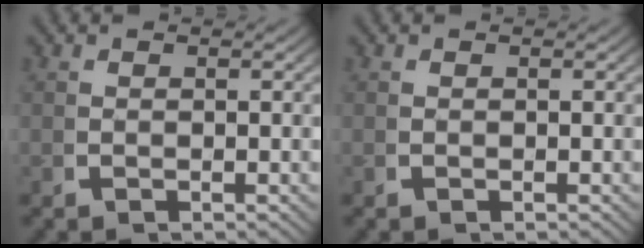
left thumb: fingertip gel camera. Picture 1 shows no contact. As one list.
[{"total": 0.0}]